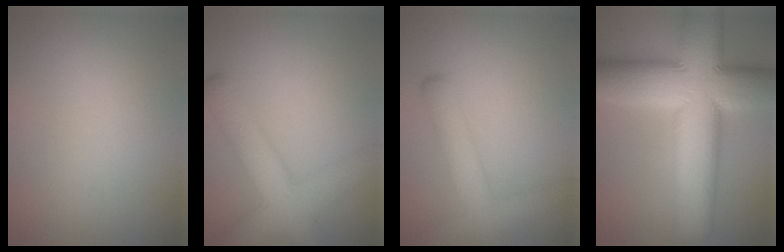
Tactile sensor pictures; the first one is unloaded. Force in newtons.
{"total": 7.1, "press": 7.1, "slide": 0.3}
{"total": 4.4, "press": 4.4, "slide": 0.3}
{"total": 15.8, "press": 15.8, "slide": 0.9}